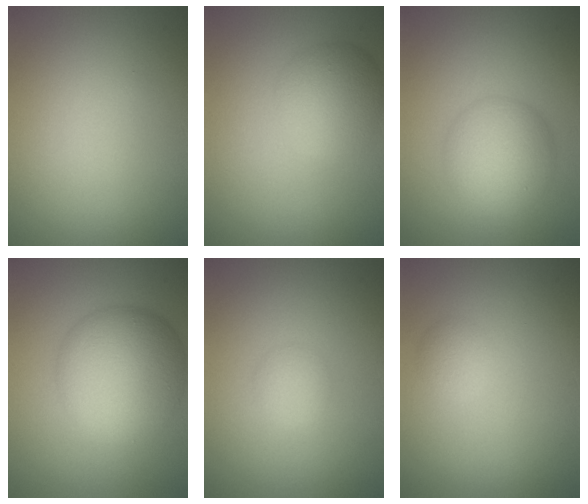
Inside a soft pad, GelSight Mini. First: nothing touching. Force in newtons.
{"total": 4.6, "press": 4.6, "slide": 0.2}
{"total": 5.7, "press": 5.7, "slide": 0.1}
{"total": 10.0, "press": 10.0, "slide": 0.2}
{"total": 1.6, "press": 1.6, "slide": 0.0}
{"total": 1.4, "press": 1.4, "slide": 0.0}